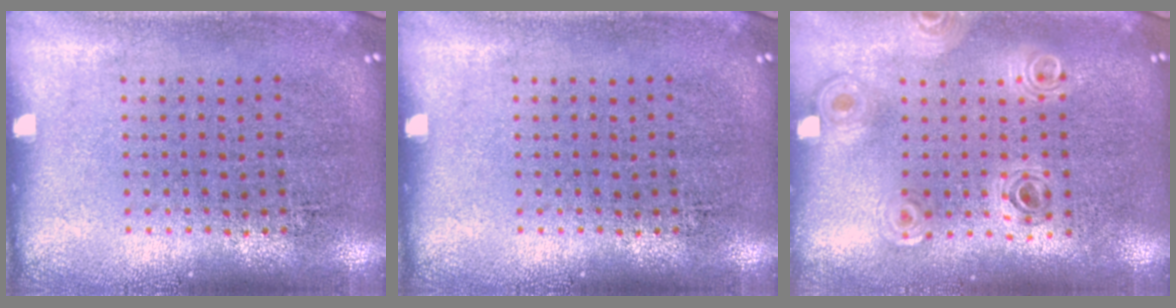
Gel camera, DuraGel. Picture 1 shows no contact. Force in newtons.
{"total": 0.0}
{"total": 0.8, "press": 0.8, "slide": 0.1}